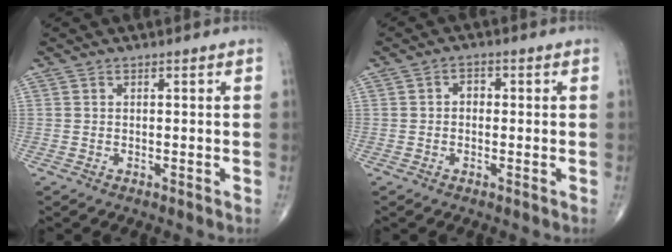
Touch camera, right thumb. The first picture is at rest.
{"total": 2.1, "force": [0.0, 1.6, 1.4], "torque": [-0.010, 0.011, -0.004]}